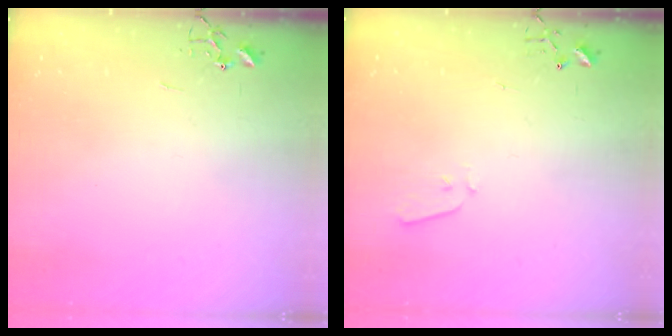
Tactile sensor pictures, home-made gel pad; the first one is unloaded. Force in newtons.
{"total": 3.6, "press": 3.5, "slide": 0.6}